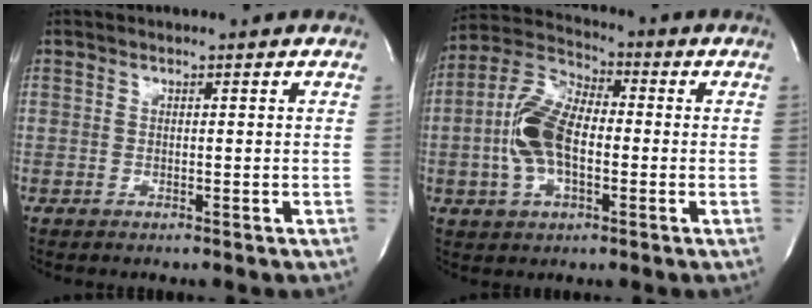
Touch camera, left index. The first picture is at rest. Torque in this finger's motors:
{"motor_torque": [1.62, 0.07, 0.76, 0.21]}